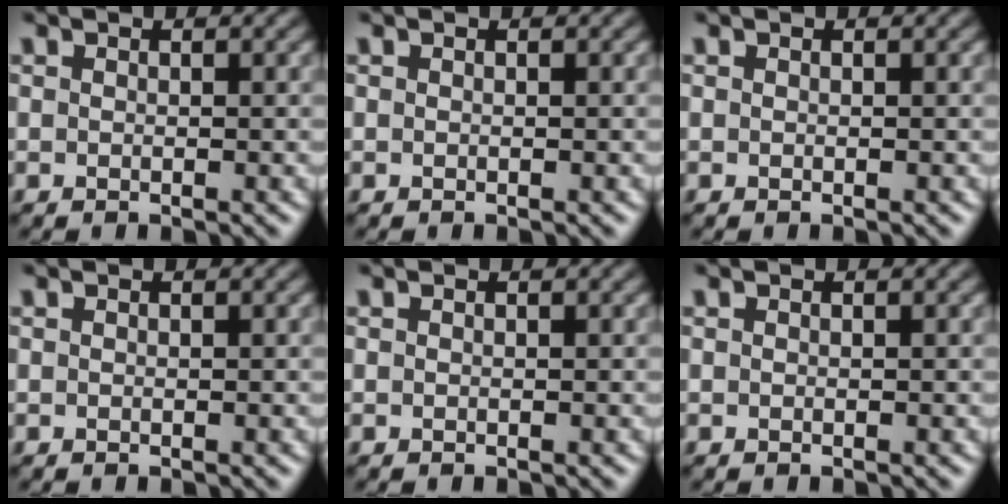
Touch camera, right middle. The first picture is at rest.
{"total": 0.0}
{"total": 0.0}
{"total": 0.0}
{"total": 0.0}
{"total": 0.0}